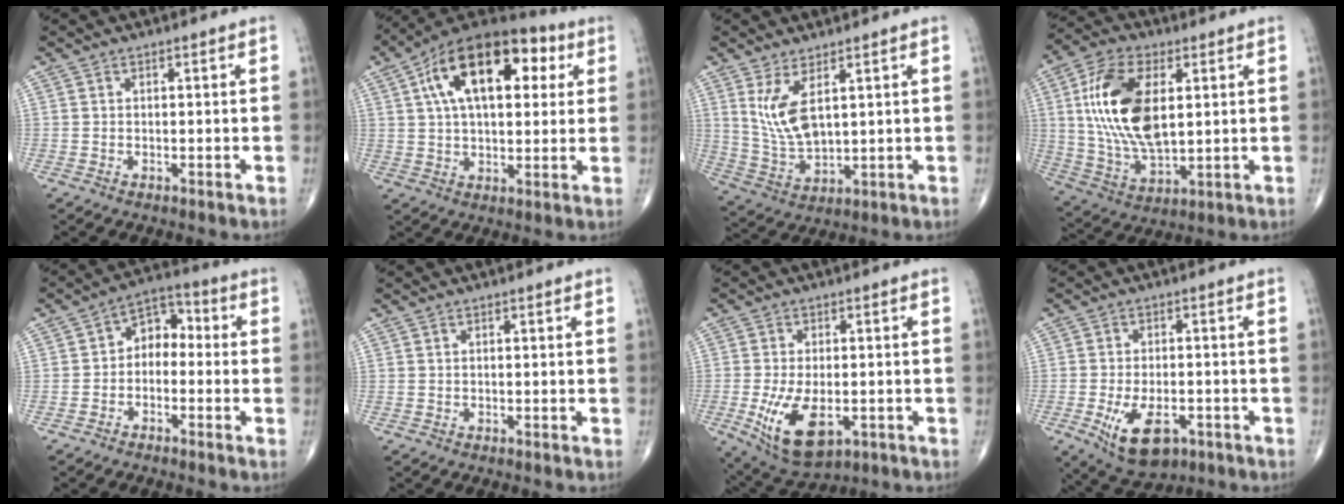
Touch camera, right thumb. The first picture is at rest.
{"total": 20.7, "force": [6.5, 11.0, 16.3], "torque": [-0.240, 0.017, 0.095]}
{"total": 8.5, "force": [3.2, 3.5, 7.0], "torque": [-0.141, -0.028, 0.079]}
{"total": 18.0, "force": [3.5, 9.3, 15.0], "torque": [-0.288, -0.013, 0.068]}
{"total": 6.4, "force": [-1.0, 4.7, 4.2], "torque": [-0.038, 0.035, -0.037]}
{"total": 0.0}
{"total": 11.5, "force": [-3.2, 6.0, 9.3], "torque": [-0.165, -0.009, -0.040]}
{"total": 10.1, "force": [-4.1, 5.3, 7.5], "torque": [-0.122, 0.005, -0.055]}